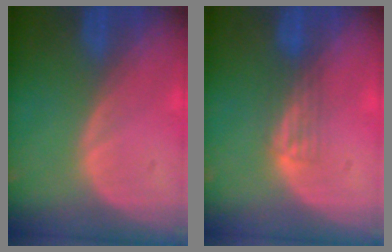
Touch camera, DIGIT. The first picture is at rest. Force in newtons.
{"total": 2.5, "press": 2.2, "slide": 1.3}